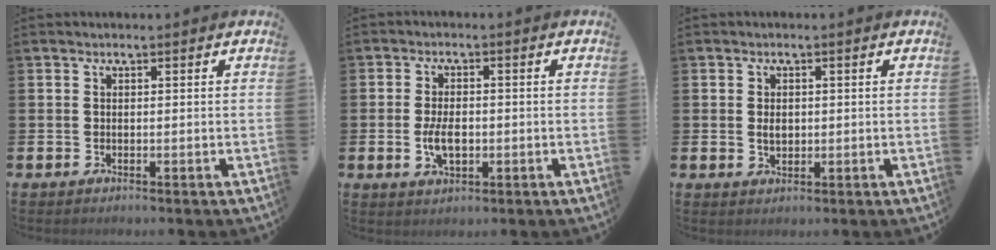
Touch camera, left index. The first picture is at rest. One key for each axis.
{"total": 4.3, "fx": -0.5, "fy": 2.4, "fz": 3.5, "tx": -0.050, "ty": -0.002, "tz": -0.011}
{"total": 1.9, "fx": 0.2, "fy": 1.4, "fz": 1.4, "tx": -0.013, "ty": 0.003, "tz": -0.001}